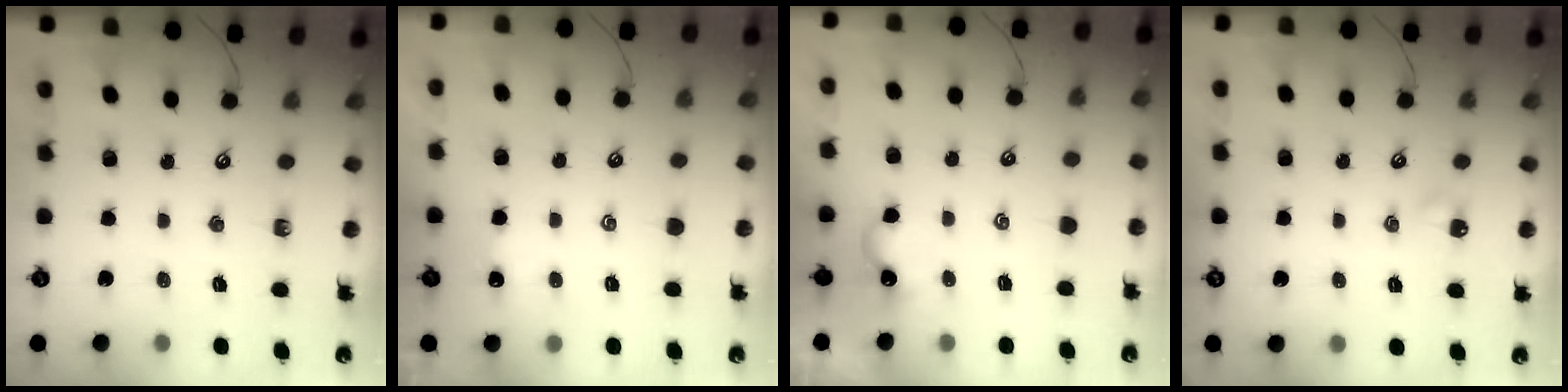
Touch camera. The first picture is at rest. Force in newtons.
{"total": 2.0, "press": 2.0, "slide": 0.2}
{"total": 2.5, "press": 2.5, "slide": 0.2}
{"total": 4.0, "press": 4.0, "slide": 0.6}